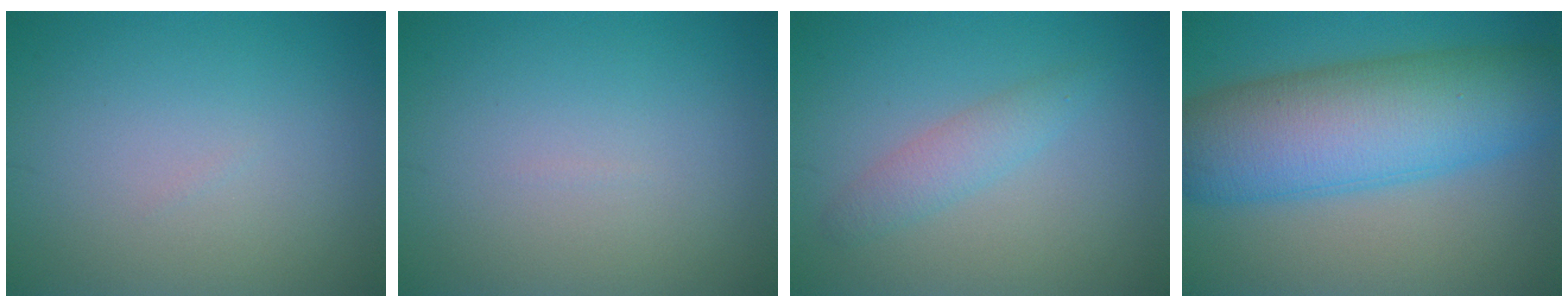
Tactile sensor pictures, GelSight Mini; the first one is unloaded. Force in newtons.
{"total": 0.0}
{"total": 2.1, "press": 2.1, "slide": 0.2}
{"total": 11.3, "press": 11.3, "slide": 0.2}